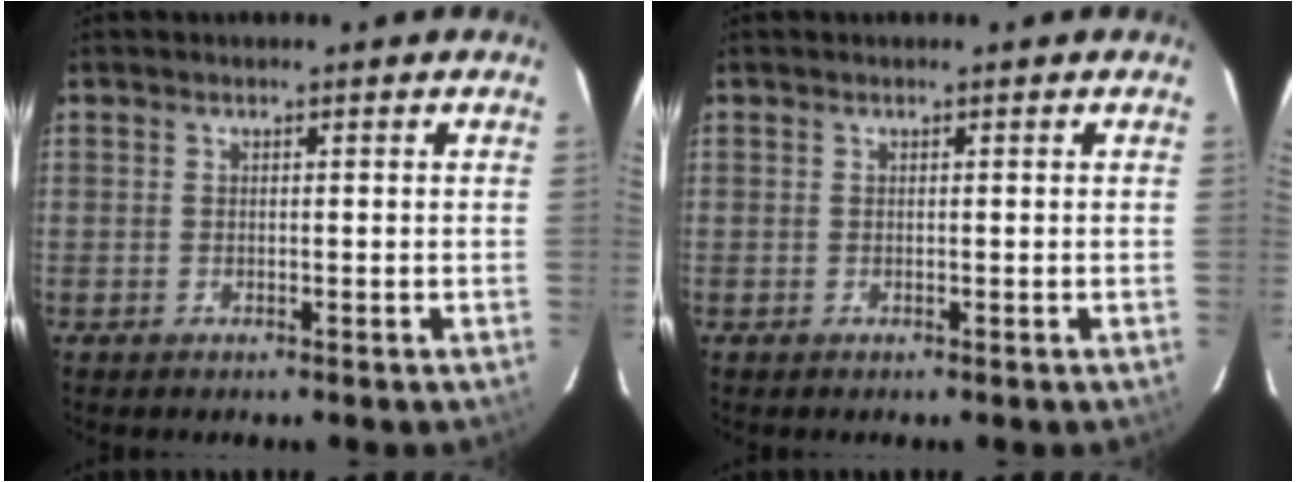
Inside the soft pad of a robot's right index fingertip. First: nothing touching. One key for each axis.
{"total": 0.0}